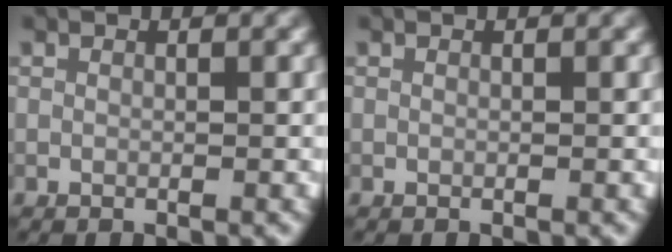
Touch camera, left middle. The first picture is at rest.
{"total": 0.0}